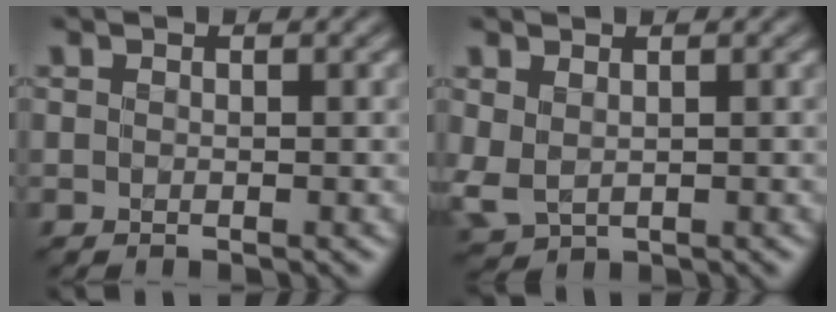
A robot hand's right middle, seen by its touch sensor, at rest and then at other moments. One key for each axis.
{"total": 2.1, "fx": 0.5, "fy": 1.5, "fz": 1.4, "tx": -0.044, "ty": -0.007, "tz": 0.013}